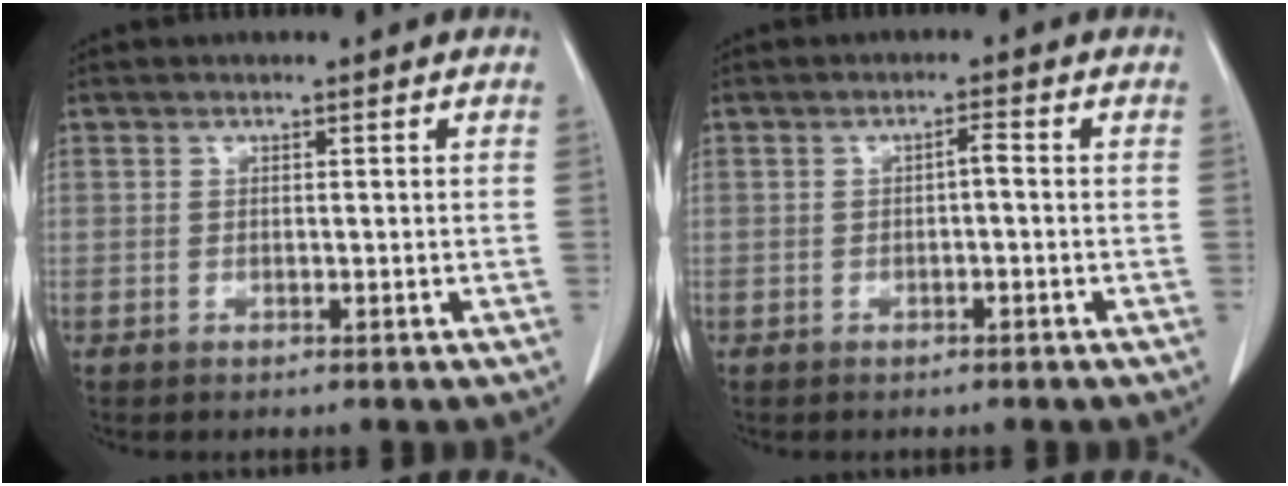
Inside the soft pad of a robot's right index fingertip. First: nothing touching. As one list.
[{"total": 1.3, "force": [-0.3, 0.2, 1.3], "torque": [-0.020, 0.003, -0.005]}]